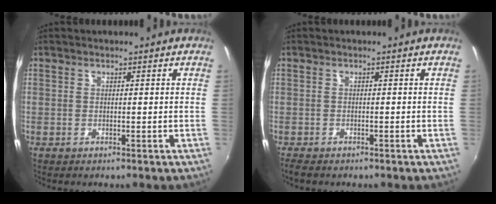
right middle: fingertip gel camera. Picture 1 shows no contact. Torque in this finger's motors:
{"motor_torque": [0.95, -1.19, 0.15, 0.05]}